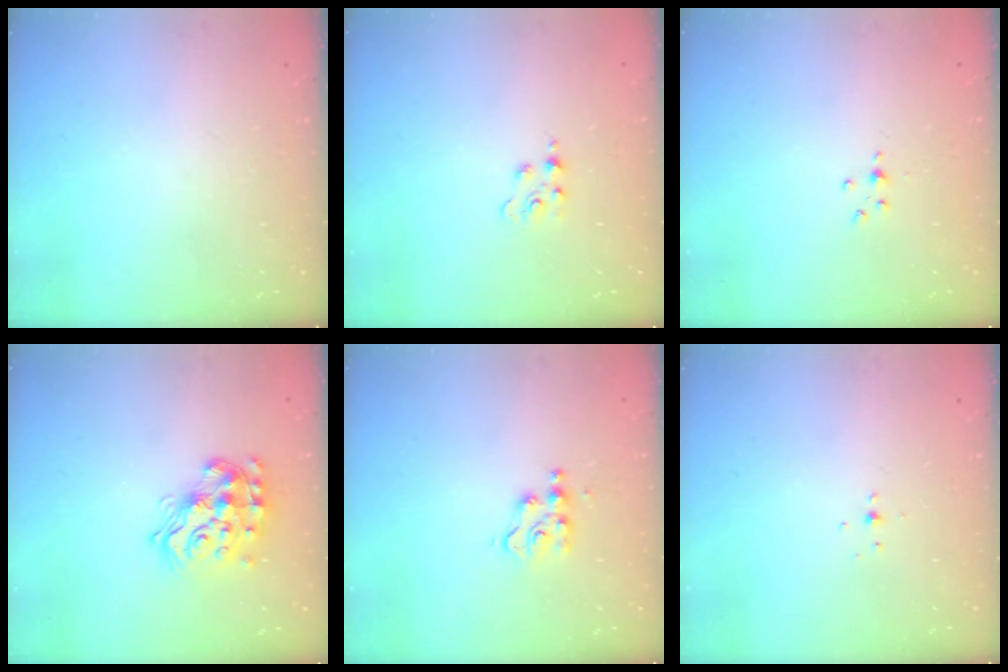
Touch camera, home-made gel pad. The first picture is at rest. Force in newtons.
{"total": 2.3, "press": 2.3, "slide": 0.5}
{"total": 2.9, "press": 2.9, "slide": 0.4}
{"total": 16.9, "press": 16.9, "slide": 1.4}
{"total": 4.0, "press": 4.0, "slide": 0.5}
{"total": 3.2, "press": 3.1, "slide": 0.8}